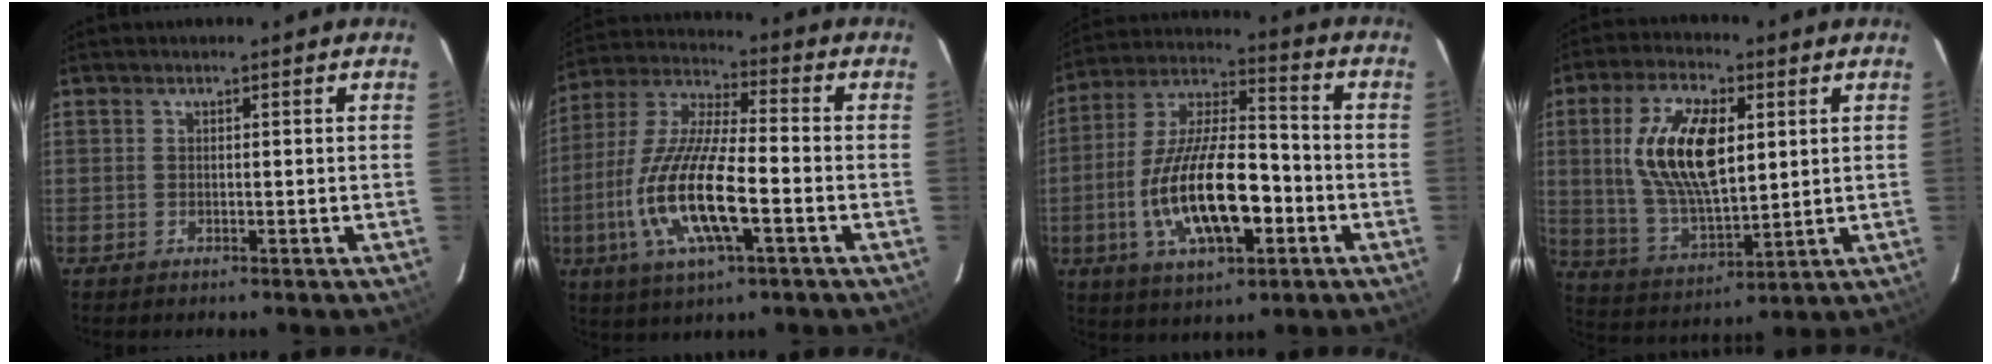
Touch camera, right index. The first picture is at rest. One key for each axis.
{"total": 17.2, "fx": -5.3, "fy": 4.5, "fz": 15.8, "tx": -0.329, "ty": -0.014, "tz": -0.104}
{"total": 19.0, "fx": -5.6, "fy": 7.2, "fz": 16.7, "tx": -0.328, "ty": -0.003, "tz": -0.094}
{"total": 16.0, "fx": 3.5, "fy": 7.3, "fz": 13.8, "tx": -0.269, "ty": 0.006, "tz": 0.077}